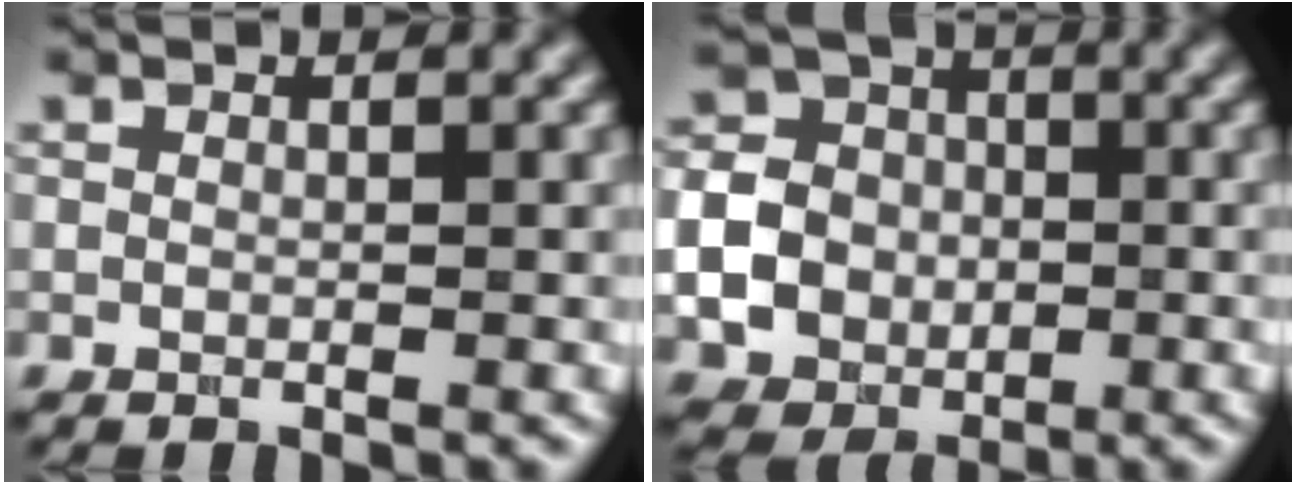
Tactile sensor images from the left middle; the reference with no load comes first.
{"total": 6.9, "force": [-1.3, 5.9, 3.2], "torque": [-0.062, -0.006, -0.042]}